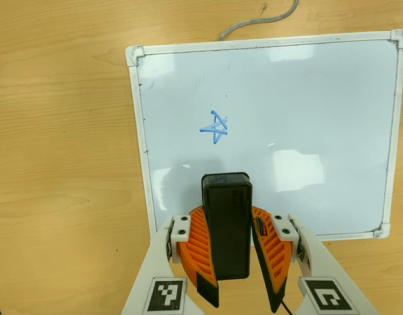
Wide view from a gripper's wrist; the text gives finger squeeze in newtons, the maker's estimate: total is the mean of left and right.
{"total": 10.3, "left": 9.6, "right": 11.1}